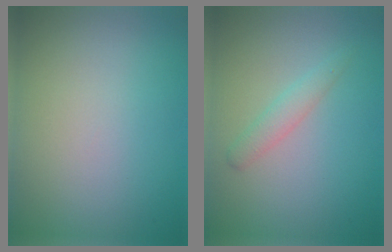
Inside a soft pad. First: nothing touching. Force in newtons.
{"total": 1.6, "press": 1.6, "slide": 0.1}